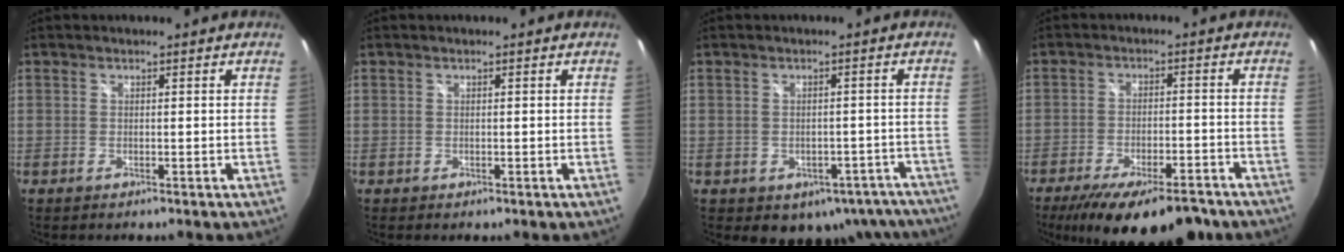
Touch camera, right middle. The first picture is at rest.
{"total": 0.0}
{"total": 11.7, "force": [-8.0, 7.5, 4.1], "torque": [-0.076, 0.015, -0.065]}
{"total": 16.9, "force": [-12.9, 5.0, 9.7], "torque": [-0.182, -0.035, -0.185]}